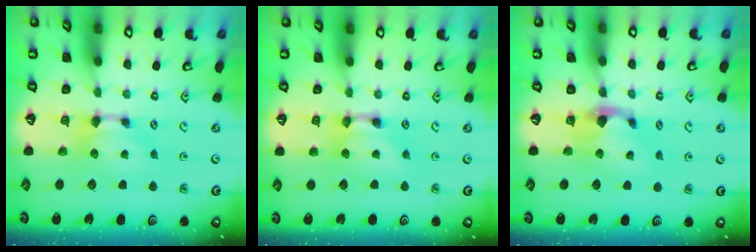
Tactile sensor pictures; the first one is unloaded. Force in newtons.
{"total": 1.9, "press": 1.9, "slide": 0.1}
{"total": 1.2, "press": 0.1, "slide": 1.2}